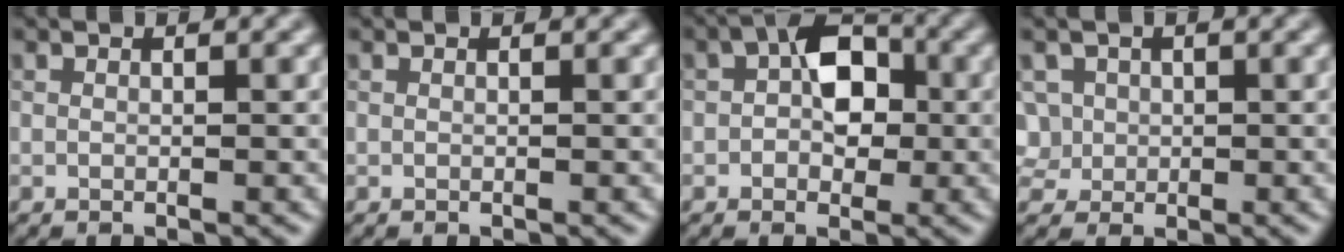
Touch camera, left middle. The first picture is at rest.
{"total": 0.0}
{"total": 5.4, "force": [0.7, 3.7, 3.9], "torque": [-0.063, 0.011, -0.001]}
{"total": 2.9, "force": [0.7, 2.7, 0.9], "torque": [-0.028, 0.010, 0.020]}